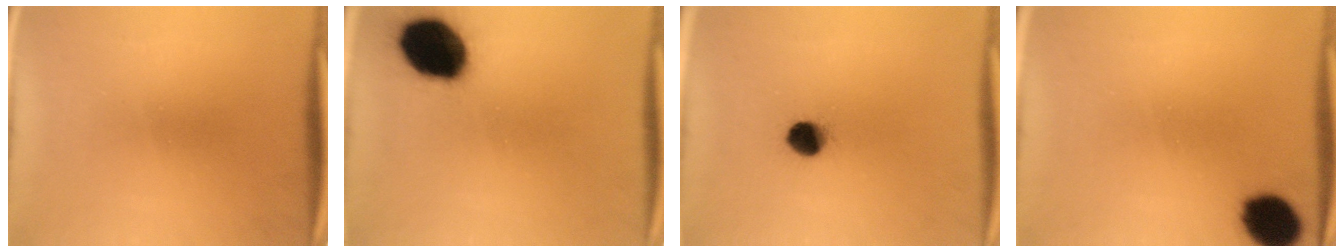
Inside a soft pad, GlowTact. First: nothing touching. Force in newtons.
{"total": 19.2}
{"total": 6.2}
{"total": 10.6}